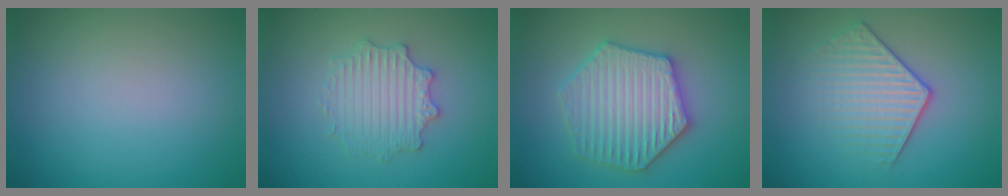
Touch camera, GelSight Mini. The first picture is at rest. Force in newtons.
{"total": 3.0, "press": 2.9, "slide": 0.4}
{"total": 6.1, "press": 6.1, "slide": 1.1}
{"total": 3.5, "press": 3.1, "slide": 1.8}